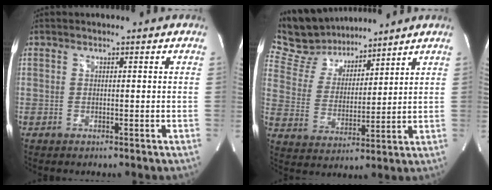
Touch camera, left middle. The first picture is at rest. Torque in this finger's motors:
{"motor_torque": [0.12, -0.41, 0.00, -0.05]}